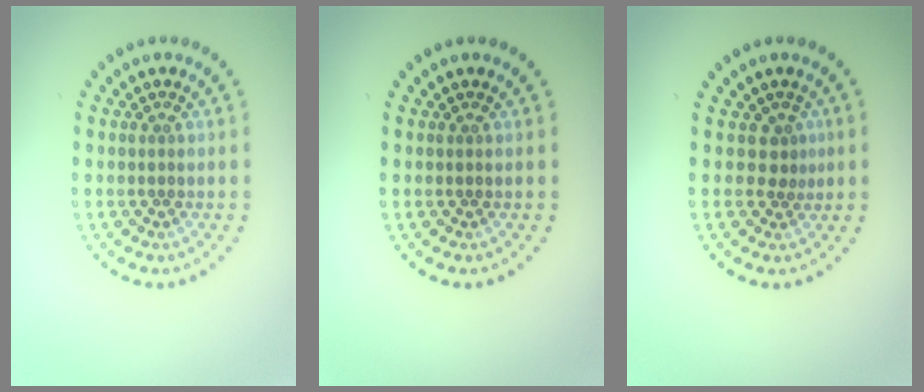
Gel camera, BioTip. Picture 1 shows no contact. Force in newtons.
{"total": 0.0}
{"total": 1.4, "press": 0.9, "slide": 1.1}